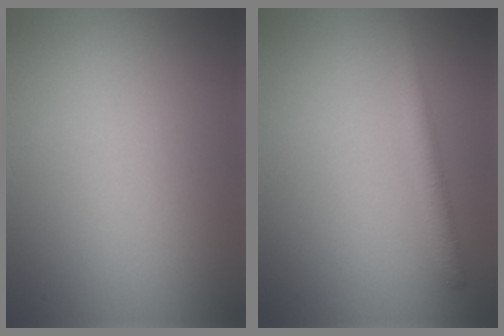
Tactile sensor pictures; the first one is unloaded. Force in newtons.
{"total": 2.1, "press": 2.1, "slide": 0.1}